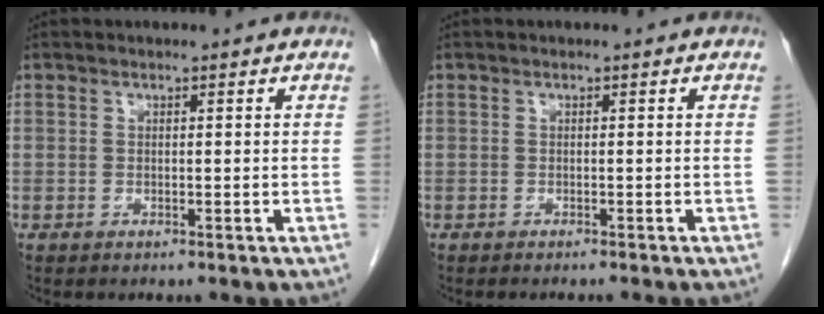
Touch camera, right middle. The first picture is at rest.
{"total": 2.4, "force": [-2.1, -0.1, 1.1], "torque": [-0.012, 0.001, -0.025]}